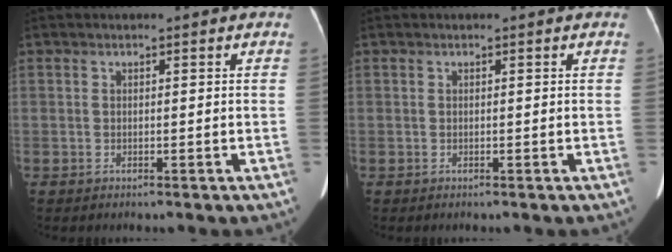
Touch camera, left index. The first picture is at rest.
{"total": 0.0}